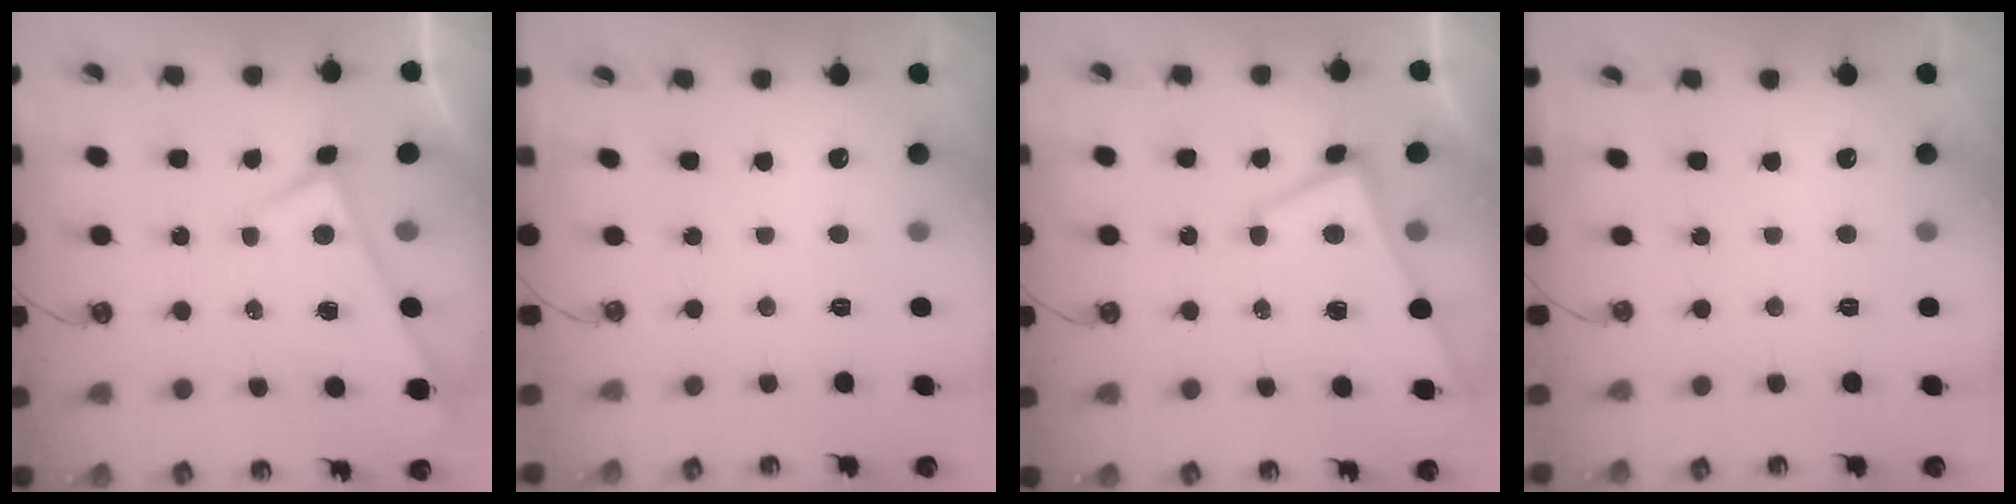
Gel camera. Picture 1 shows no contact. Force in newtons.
{"total": 0.0}
{"total": 1.2, "press": 0.9, "slide": 0.7}
{"total": 0.0}